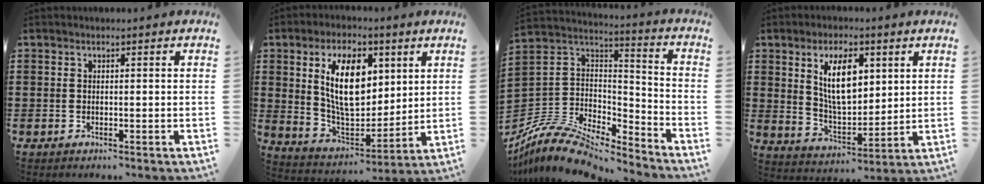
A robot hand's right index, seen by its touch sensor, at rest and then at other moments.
{"total": 12.2, "force": [3.7, 6.7, 9.5], "torque": [-0.186, 0.006, 0.062]}
{"total": 10.3, "force": [-9.0, 3.6, 3.6], "torque": [-0.086, 0.015, -0.179]}
{"total": 9.7, "force": [3.5, 4.6, 7.8], "torque": [-0.149, 0.007, 0.059]}